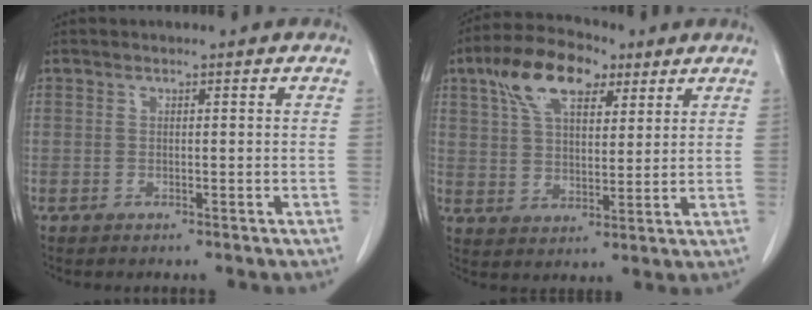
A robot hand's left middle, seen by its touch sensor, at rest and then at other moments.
{"total": 11.8, "force": [6.5, 5.4, 8.2], "torque": [-0.157, 0.030, 0.118]}